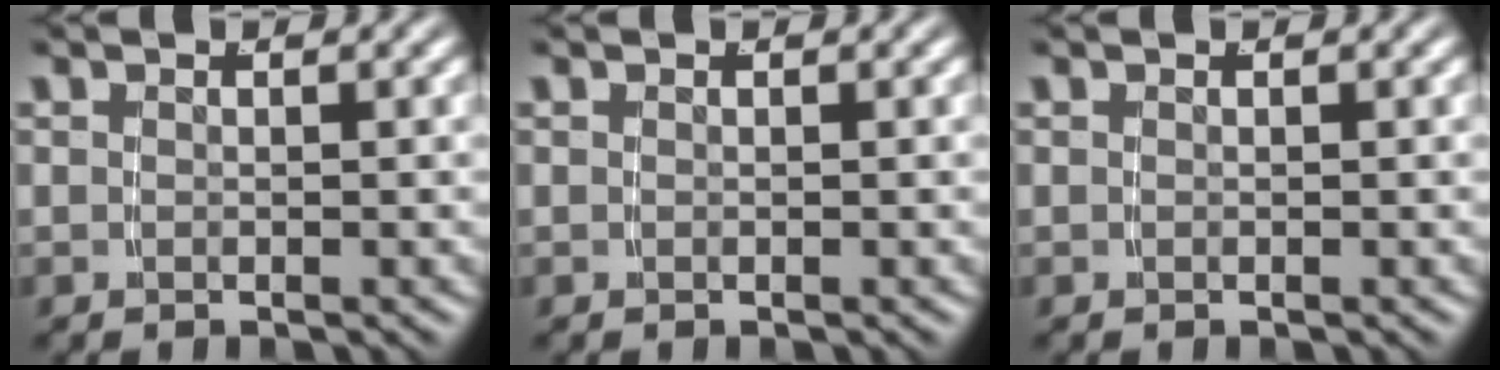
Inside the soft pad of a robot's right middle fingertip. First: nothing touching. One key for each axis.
{"total": 0.0}
{"total": 0.0}